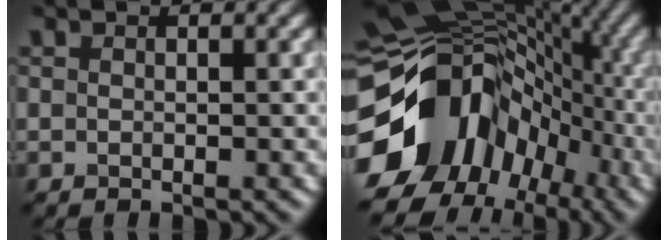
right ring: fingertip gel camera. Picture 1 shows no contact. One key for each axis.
{"total": 16.1, "fx": -3.9, "fy": 12.6, "fz": 9.2, "tx": -0.171, "ty": -0.008, "tz": -0.077}